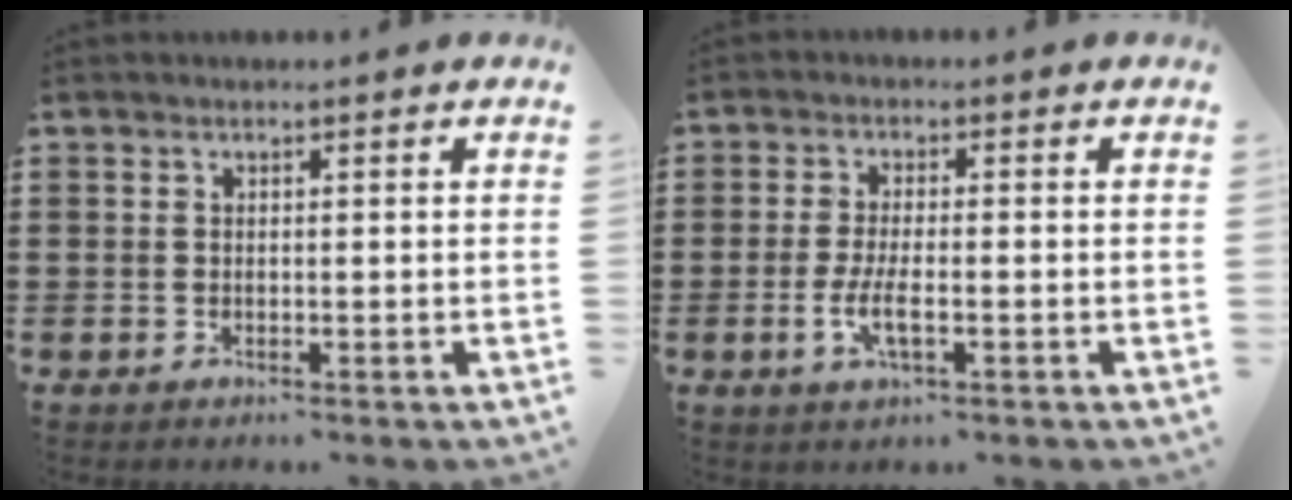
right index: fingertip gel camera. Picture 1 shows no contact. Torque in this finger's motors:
{"motor_torque": [1.45, 0.69, 0.47, 0.14]}